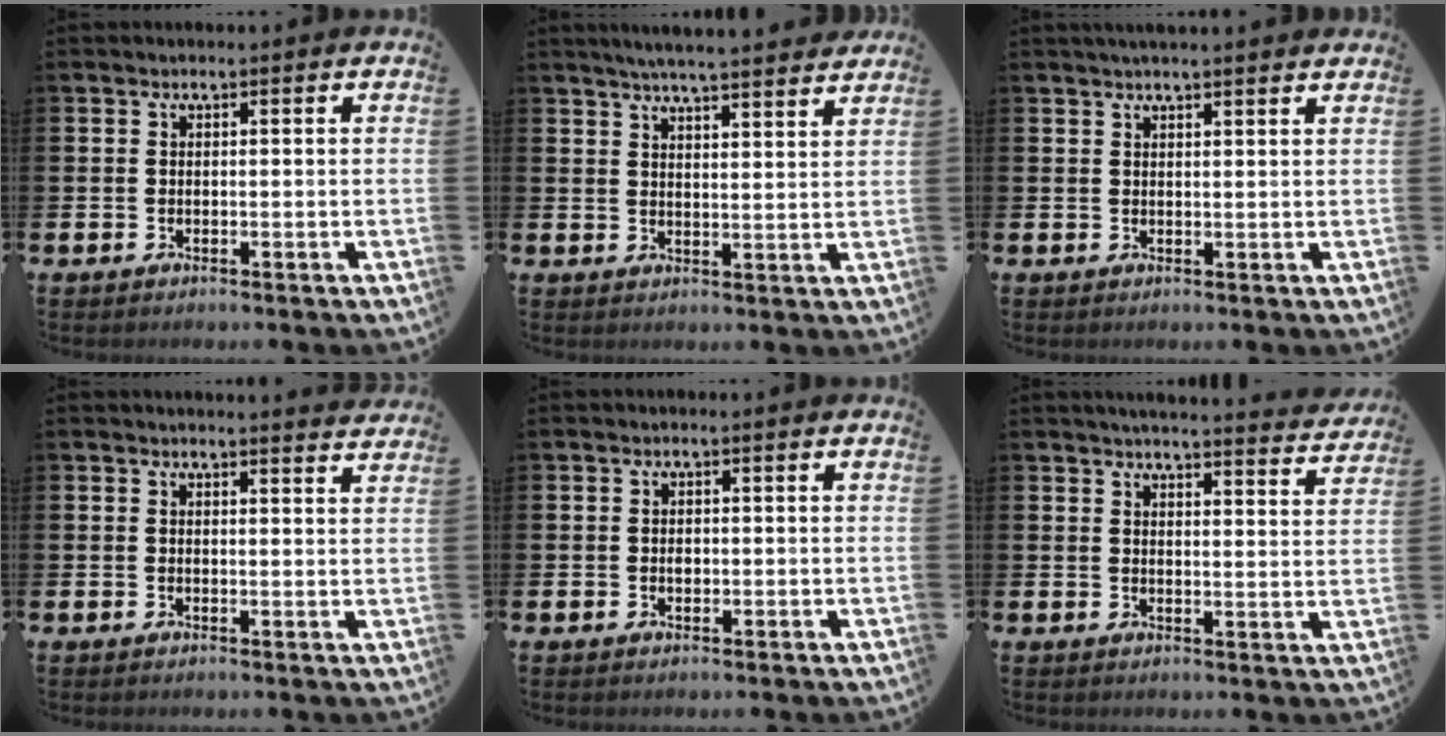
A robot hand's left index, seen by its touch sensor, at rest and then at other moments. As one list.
[{"total": 5.3, "force": [5.2, -0.5, 1.1], "torque": [-0.034, -0.028, 0.091]}, {"total": 2.1, "force": [2.0, -0.1, 0.5], "torque": [-0.012, -0.005, 0.036]}, {"total": 2.0, "force": [2.0, -0.1, -0.1], "torque": [0.007, -0.016, 0.035]}, {"total": 0.9, "force": [0.0, 0.7, 0.6], "torque": [-0.003, 0.002, -0.003]}, {"total": 4.4, "force": [4.3, -0.3, 0.6], "torque": [-0.015, -0.032, 0.074]}]